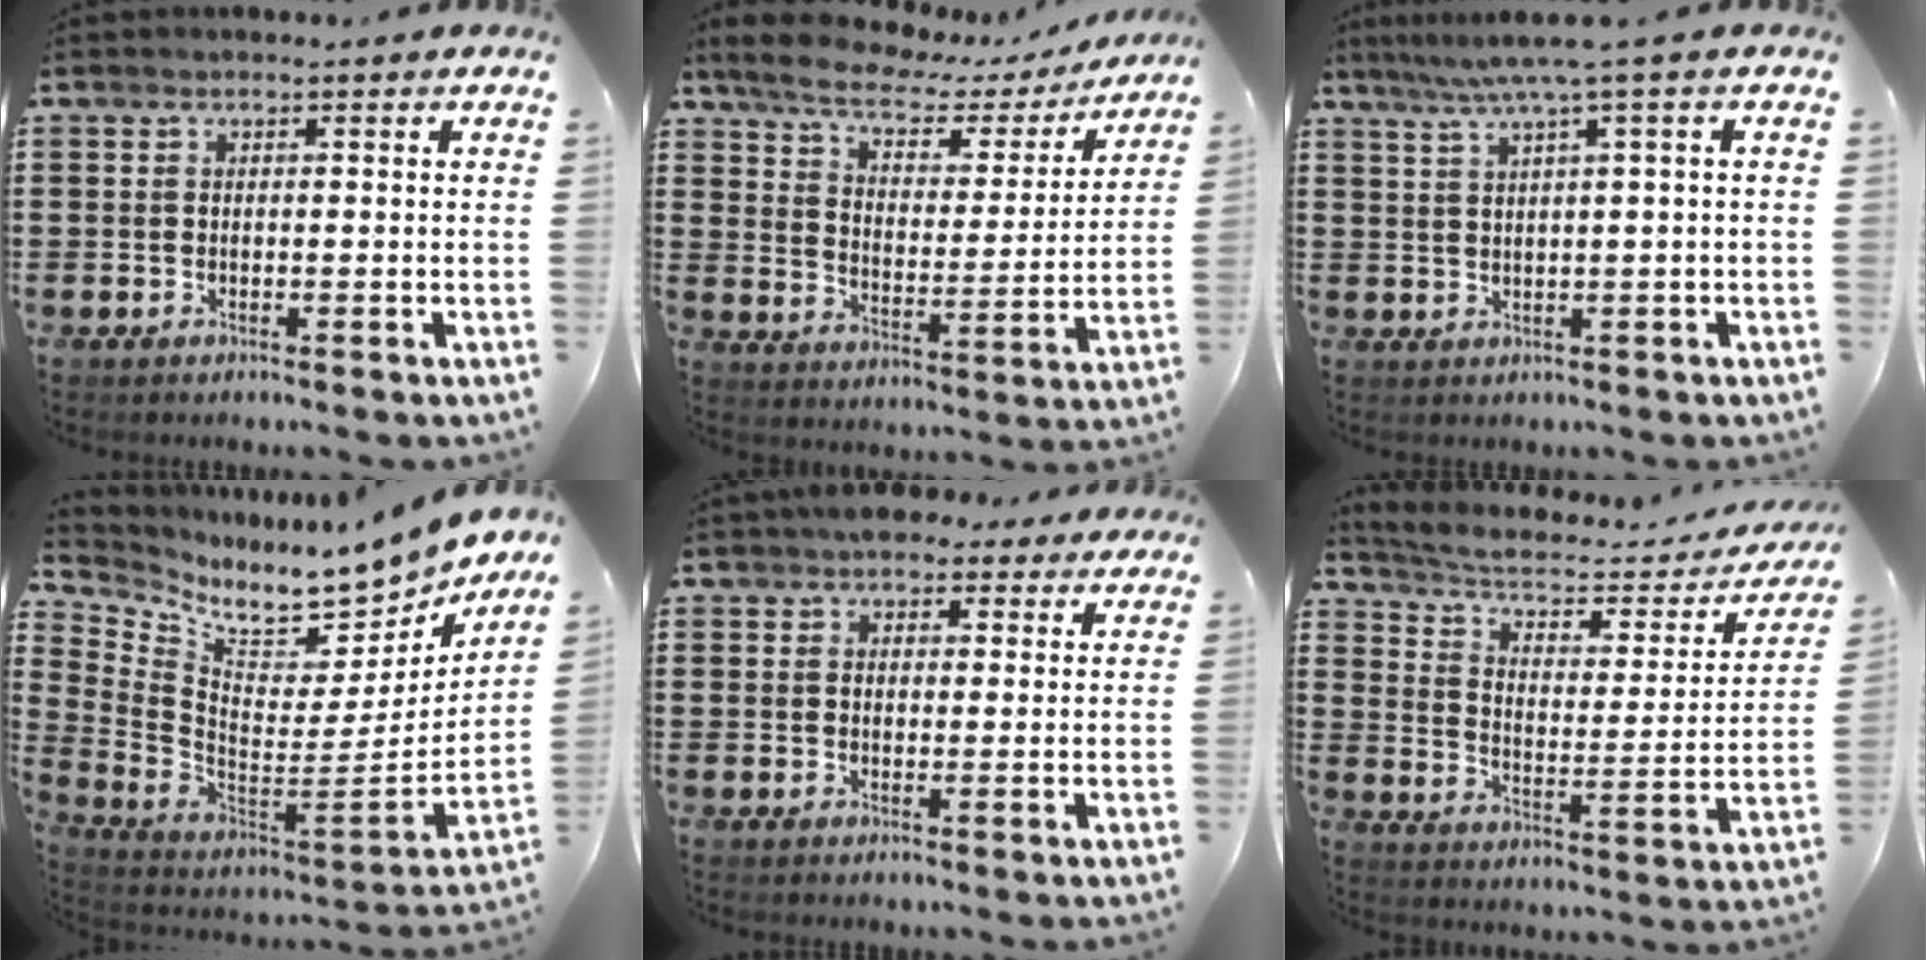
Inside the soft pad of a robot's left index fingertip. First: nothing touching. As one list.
[{"total": 6.3, "force": [4.9, 2.3, 3.3], "torque": [-0.089, -0.019, 0.078]}, {"total": 4.2, "force": [2.0, -0.6, 3.6], "torque": [-0.074, -0.006, 0.030]}, {"total": 9.3, "force": [8.6, 1.3, 3.2], "torque": [-0.093, -0.083, 0.144]}, {"total": 4.2, "force": [3.4, 2.2, 1.2], "torque": [-0.027, 0.004, 0.062]}, {"total": 4.7, "force": [3.3, 1.8, 2.8], "torque": [-0.073, -0.020, 0.049]}]